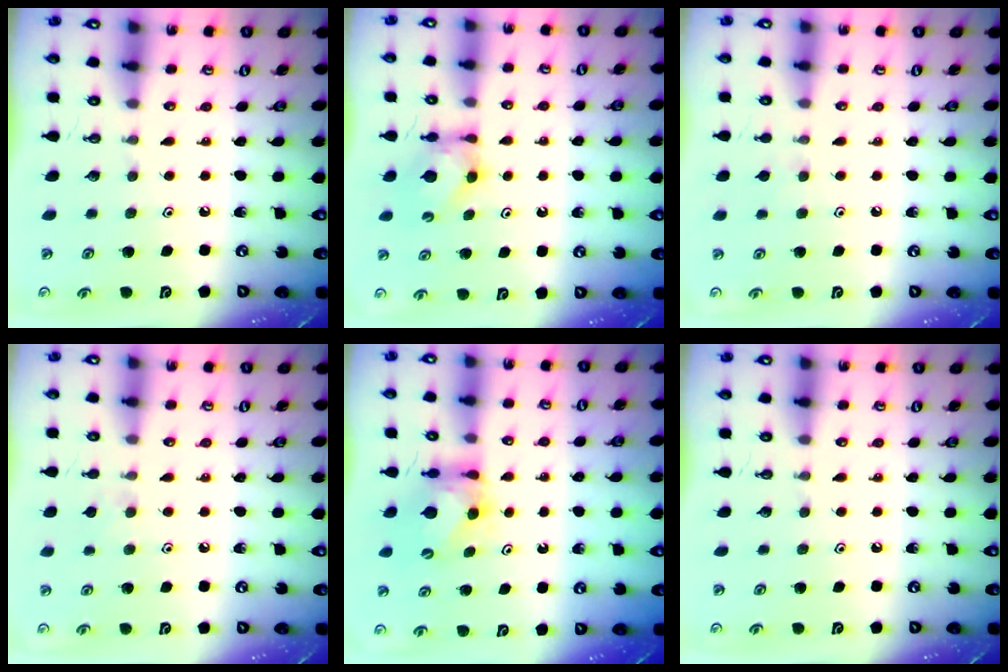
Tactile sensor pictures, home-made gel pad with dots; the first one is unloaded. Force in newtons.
{"total": 5.7, "press": 5.7, "slide": 0.6}
{"total": 3.1, "press": 3.1, "slide": 0.5}
{"total": 3.3, "press": 3.2, "slide": 0.7}
{"total": 6.5, "press": 6.5, "slide": 0.6}
{"total": 0.0}